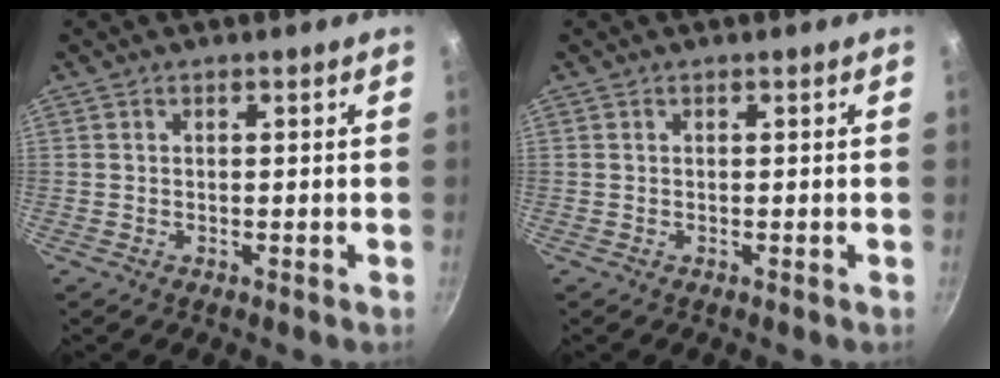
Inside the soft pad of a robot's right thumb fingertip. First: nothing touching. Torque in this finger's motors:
{"motor_torque": [0.00, 0.01, -0.17, 0.23, 0.00]}